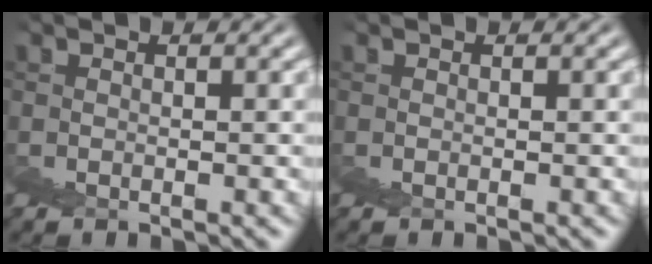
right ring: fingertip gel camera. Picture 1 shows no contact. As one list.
[{"total": 0.0}]